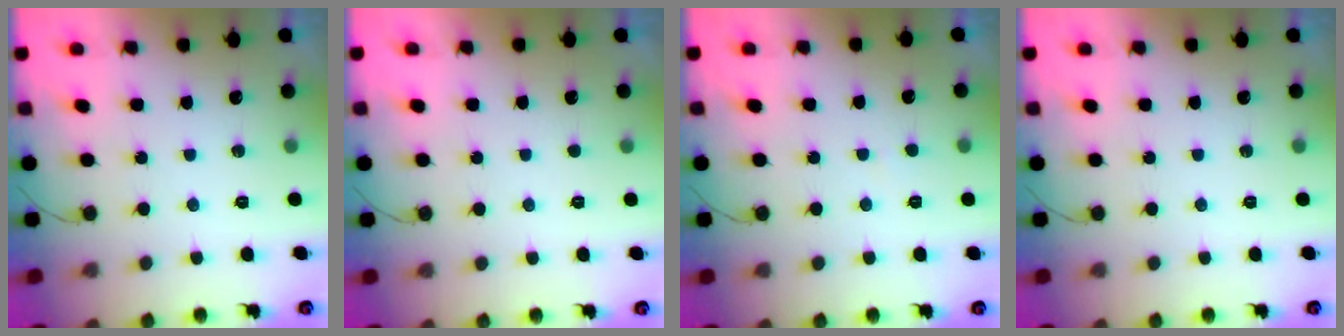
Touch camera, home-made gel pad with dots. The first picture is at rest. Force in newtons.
{"total": 1.6, "press": 1.6, "slide": 0.2}
{"total": 1.3, "press": 1.3, "slide": 0.1}
{"total": 0.0}